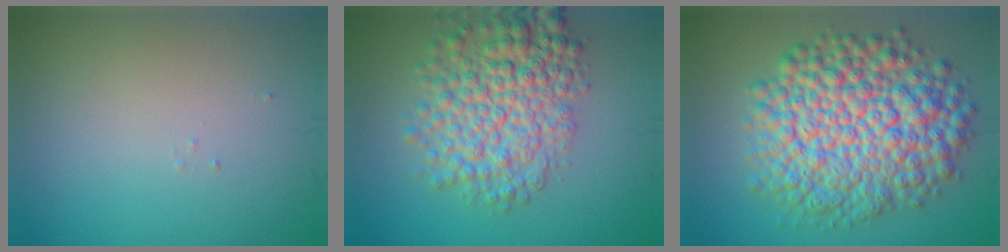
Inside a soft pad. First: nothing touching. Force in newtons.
{"total": 7.3, "press": 7.3, "slide": 0.2}
{"total": 11.6, "press": 11.6, "slide": 0.3}